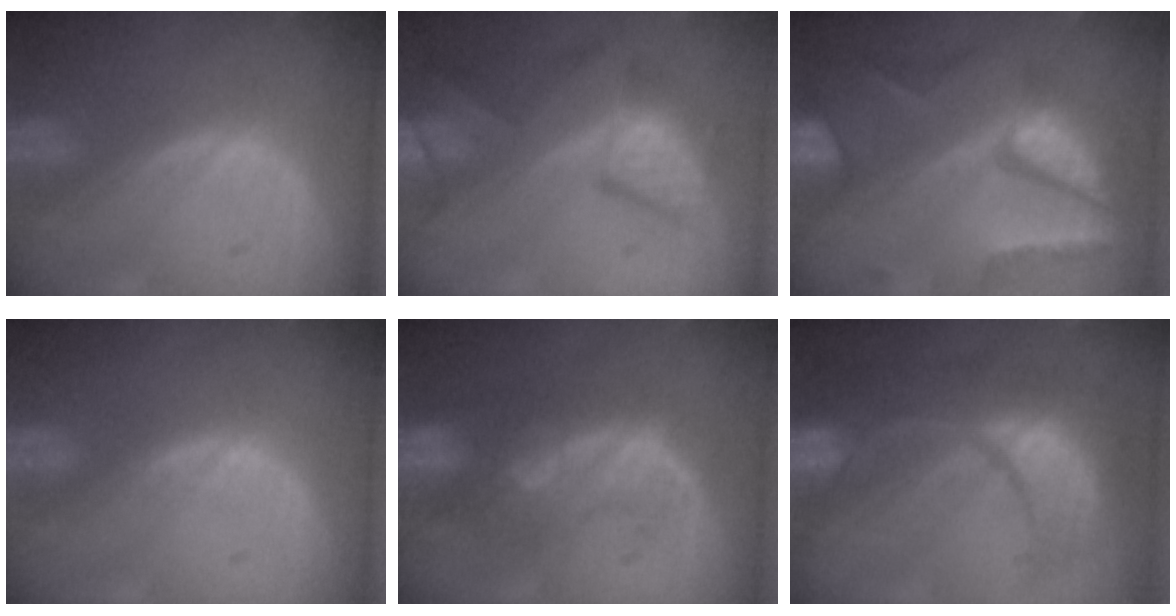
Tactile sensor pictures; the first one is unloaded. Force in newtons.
{"total": 9.7, "press": 8.6, "slide": 4.6}
{"total": 10.3, "press": 8.8, "slide": 5.4}
{"total": 0.7, "press": 0.5, "slide": 0.5}
{"total": 9.0, "press": 8.3, "slide": 3.4}
{"total": 12.3, "press": 12.2, "slide": 1.4}